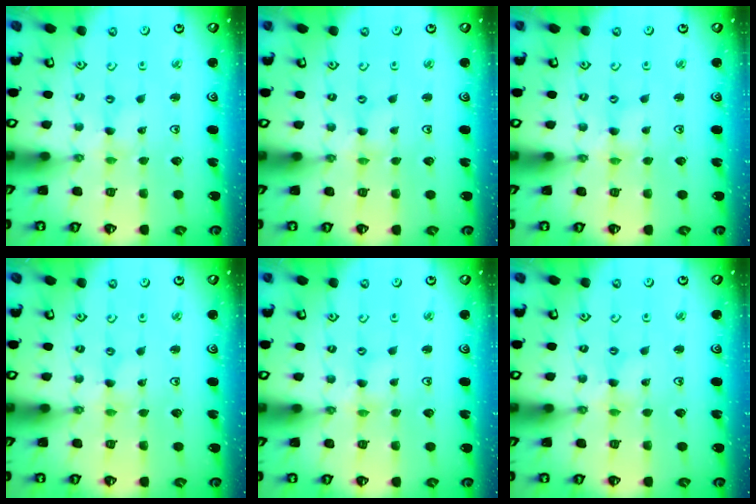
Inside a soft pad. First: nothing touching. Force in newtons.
{"total": 0.8, "press": 0.8, "slide": 0.1}
{"total": 1.4, "press": 1.4, "slide": 0.2}
{"total": 0.0}
{"total": 1.4, "press": 1.4, "slide": 0.2}
{"total": 1.2, "press": 1.2, "slide": 0.1}